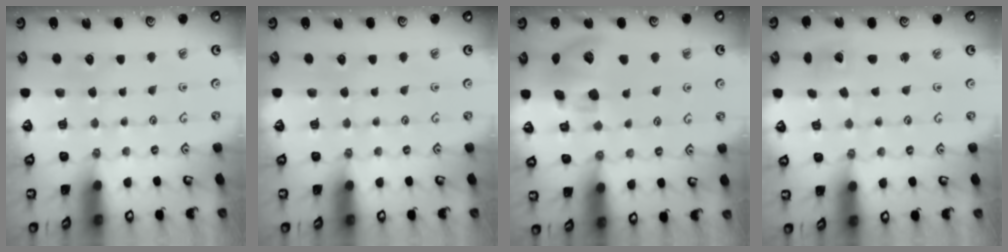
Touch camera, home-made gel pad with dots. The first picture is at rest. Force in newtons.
{"total": 0.0}
{"total": 14.2, "press": 14.0, "slide": 2.3}
{"total": 1.9, "press": 1.9, "slide": 0.2}